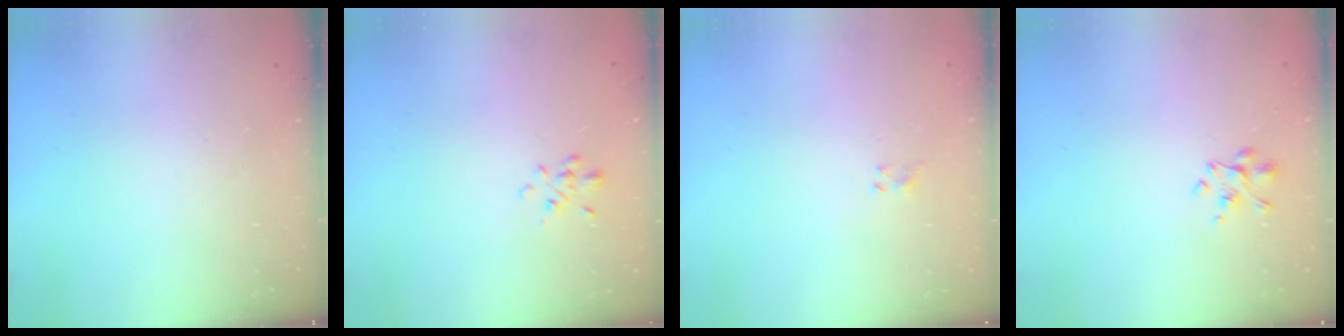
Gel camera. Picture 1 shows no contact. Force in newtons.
{"total": 1.6, "press": 1.5, "slide": 0.6}
{"total": 2.9, "press": 2.7, "slide": 1.1}
{"total": 2.4, "press": 2.3, "slide": 0.8}